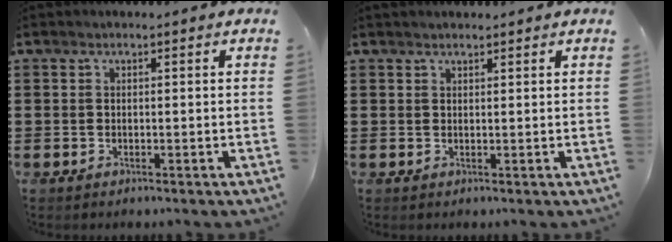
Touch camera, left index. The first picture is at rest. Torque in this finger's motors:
{"motor_torque": [0.03, 0.10, 0.13, 0.00]}